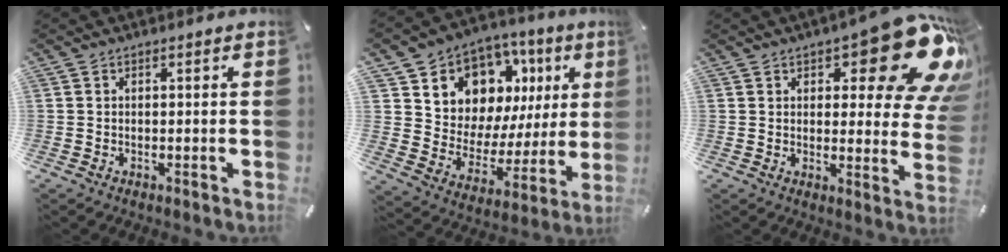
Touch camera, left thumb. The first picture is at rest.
{"total": 11.1, "force": [6.9, 8.3, 2.9], "torque": [-0.054, -0.076, 0.128]}
{"total": 18.6, "force": [10.5, 6.4, 13.9], "torque": [-0.162, -0.080, 0.170]}